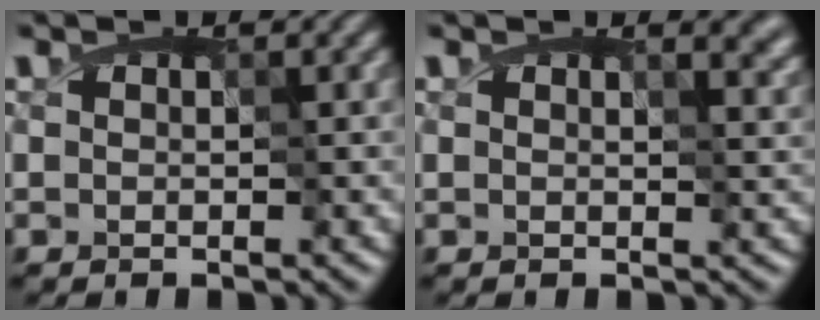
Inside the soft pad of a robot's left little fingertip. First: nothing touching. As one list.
[{"total": 5.3, "force": [3.5, 2.3, 3.1], "torque": [-0.046, 0.019, 0.035]}]